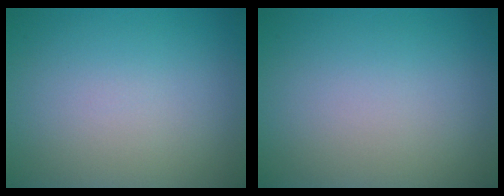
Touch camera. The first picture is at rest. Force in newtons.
{"total": 0.0}